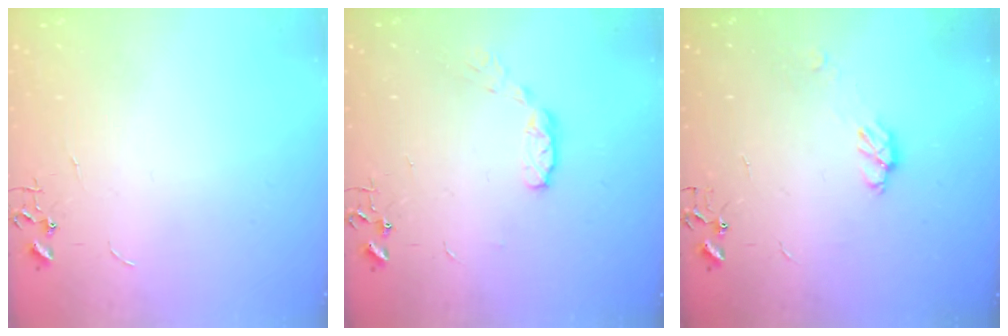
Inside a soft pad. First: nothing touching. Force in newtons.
{"total": 6.5, "press": 6.5, "slide": 0.5}
{"total": 5.8, "press": 5.8, "slide": 0.5}